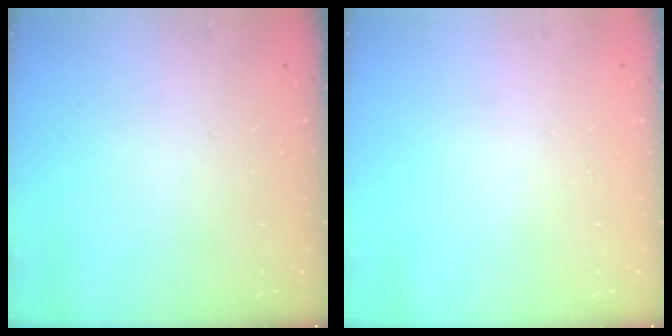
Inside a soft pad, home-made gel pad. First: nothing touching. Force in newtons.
{"total": 0.0}